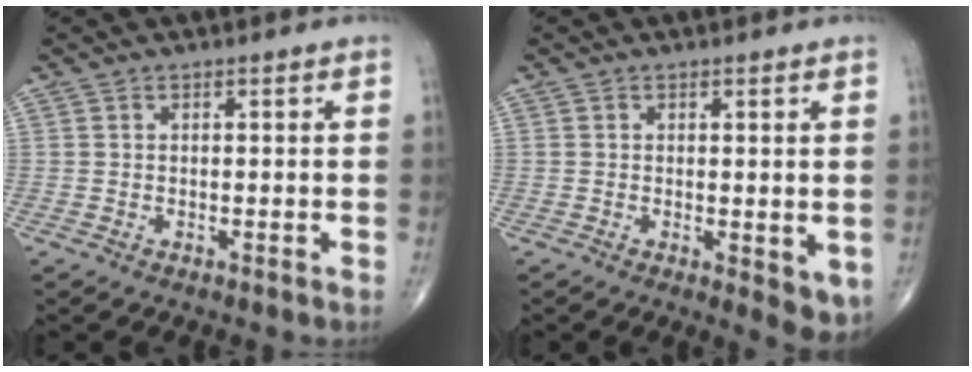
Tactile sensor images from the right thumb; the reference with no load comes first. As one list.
[{"total": 5.1, "force": [-0.7, 2.1, 4.6], "torque": [-0.051, -0.013, -0.008]}]